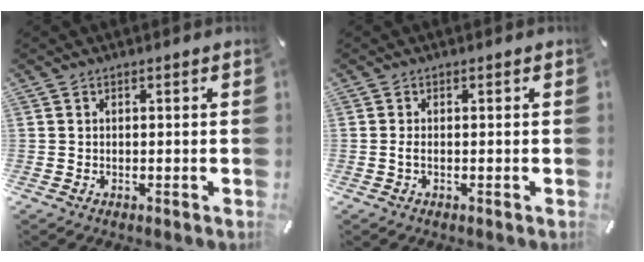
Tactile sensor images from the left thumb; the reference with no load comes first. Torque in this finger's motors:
{"motor_torque": [-0.21, -0.29, 0.00, -0.07, 0.00]}